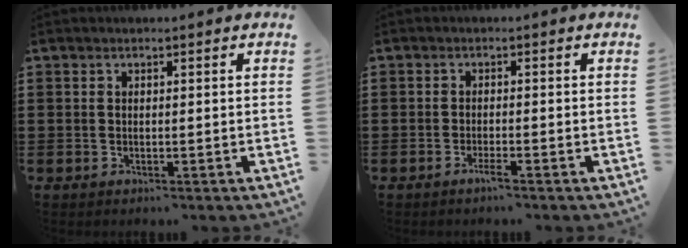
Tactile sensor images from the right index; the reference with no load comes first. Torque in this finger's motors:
{"motor_torque": [2.14, 0.00, 0.02, 0.00]}